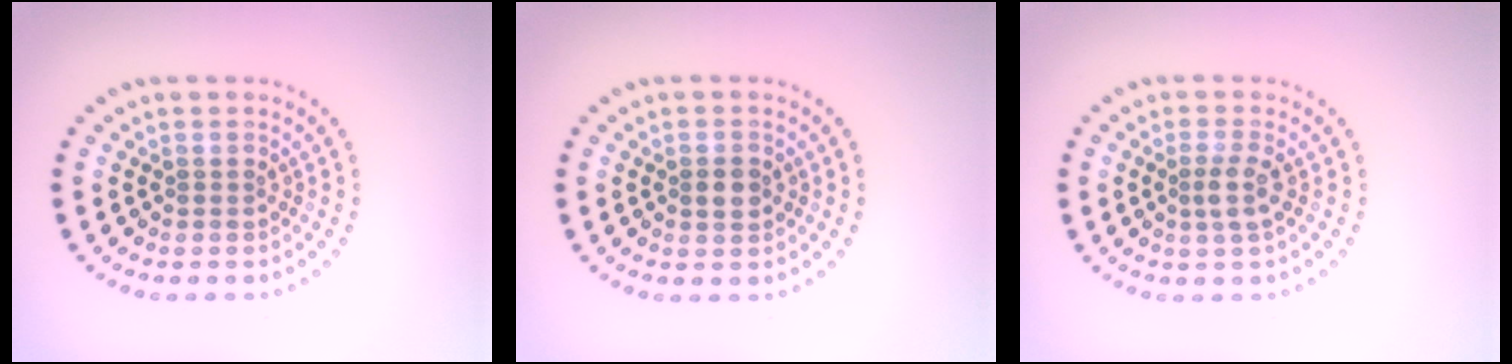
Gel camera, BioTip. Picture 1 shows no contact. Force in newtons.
{"total": 1.7, "press": 1.7, "slide": 0.1}
{"total": 1.9, "press": 1.5, "slide": 1.2}